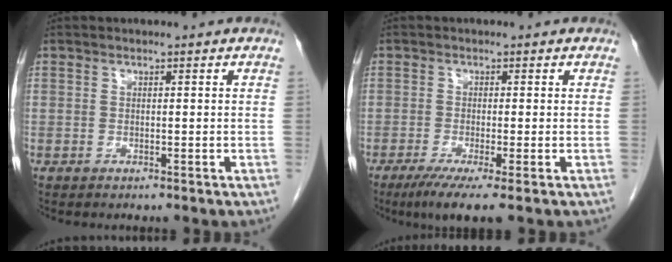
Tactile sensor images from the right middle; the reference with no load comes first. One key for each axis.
{"total": 5.3, "fx": -3.2, "fy": 0.1, "fz": 4.2, "tx": -0.068, "ty": -0.016, "tz": -0.056}